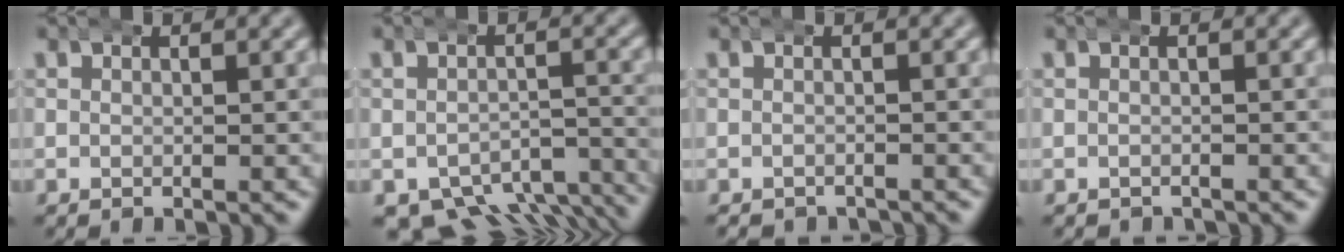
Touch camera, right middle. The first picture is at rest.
{"total": 8.0, "force": [-6.2, 3.8, 3.2], "torque": [-0.036, -0.031, -0.088]}
{"total": 1.4, "force": [-1.3, 0.2, -0.3], "torque": [0.002, -0.011, -0.016]}
{"total": 0.8, "force": [-0.7, 0.0, -0.3], "torque": [0.003, -0.005, -0.007]}